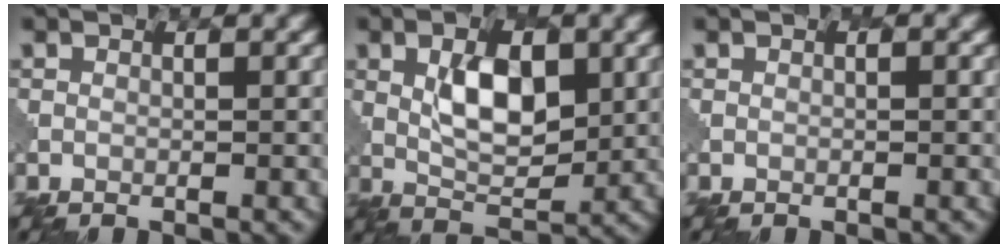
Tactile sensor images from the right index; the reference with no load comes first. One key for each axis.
{"total": 5.3, "fx": 1.3, "fy": 2.8, "fz": 4.3, "tx": -0.079, "ty": -0.001, "tz": 0.027}
{"total": 0.0}